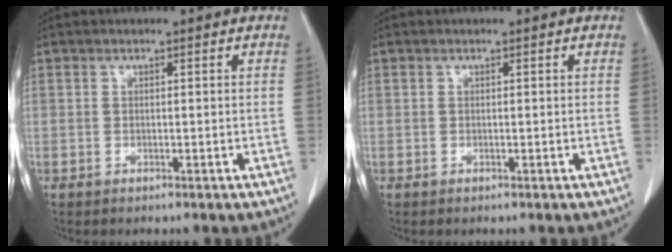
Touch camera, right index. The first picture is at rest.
{"total": 0.0}